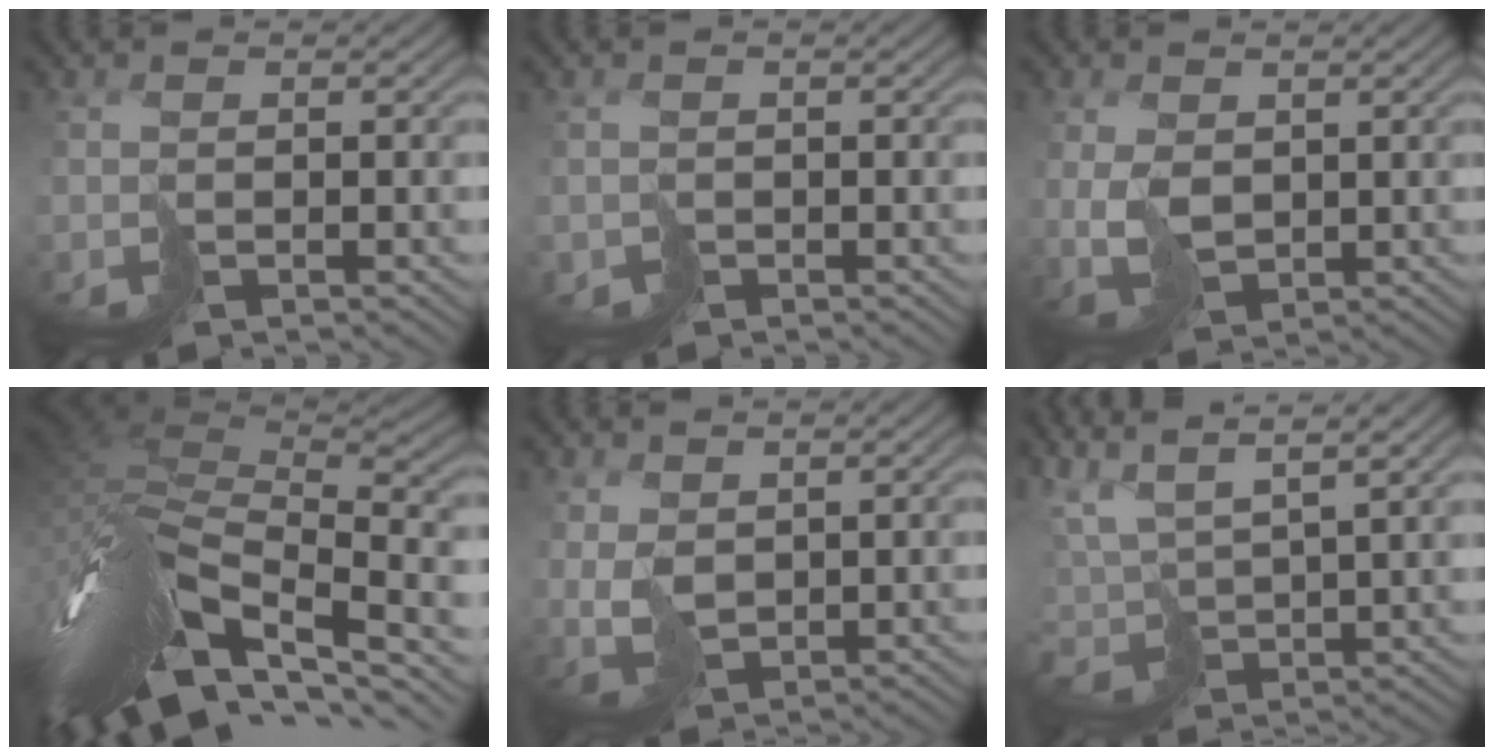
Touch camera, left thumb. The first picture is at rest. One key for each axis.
{"total": 1.6, "fx": 0.0, "fy": -0.1, "fz": -1.6, "tx": 0.036, "ty": -0.001, "tz": 0.004}
{"total": 3.3, "fx": 0.9, "fy": 2.5, "fz": 1.9, "tx": -0.062, "ty": -0.002, "tz": 0.027}
{"total": 14.5, "fx": -3.9, "fy": 6.4, "fz": 12.5, "tx": -0.267, "ty": -0.009, "tz": -0.050}
{"total": 2.7, "fx": 1.7, "fy": 1.9, "fz": 0.9, "tx": -0.036, "ty": 0.001, "tz": 0.044}
{"total": 8.1, "fx": 6.6, "fy": 2.0, "fz": 4.3, "tx": -0.112, "ty": 0.019, "tz": 0.139}